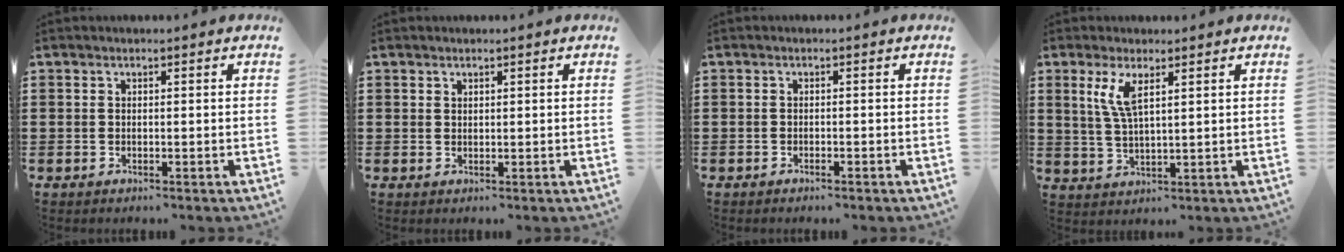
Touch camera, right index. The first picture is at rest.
{"total": 0.7, "force": [0.6, 0.4, 0.1], "torque": [-0.002, 0.002, 0.012]}
{"total": 0.9, "force": [-0.8, -0.1, 0.2], "torque": [-0.007, -0.005, -0.016]}
{"total": 4.7, "force": [2.2, 1.2, 4.0], "torque": [-0.085, 0.003, 0.037]}